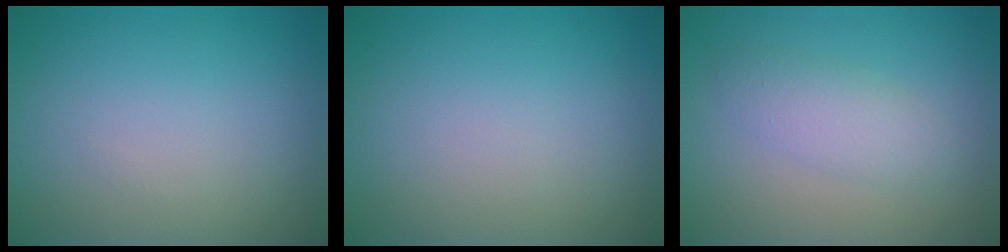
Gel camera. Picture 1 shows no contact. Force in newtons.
{"total": 0.0}
{"total": 2.5, "press": 2.5, "slide": 0.1}